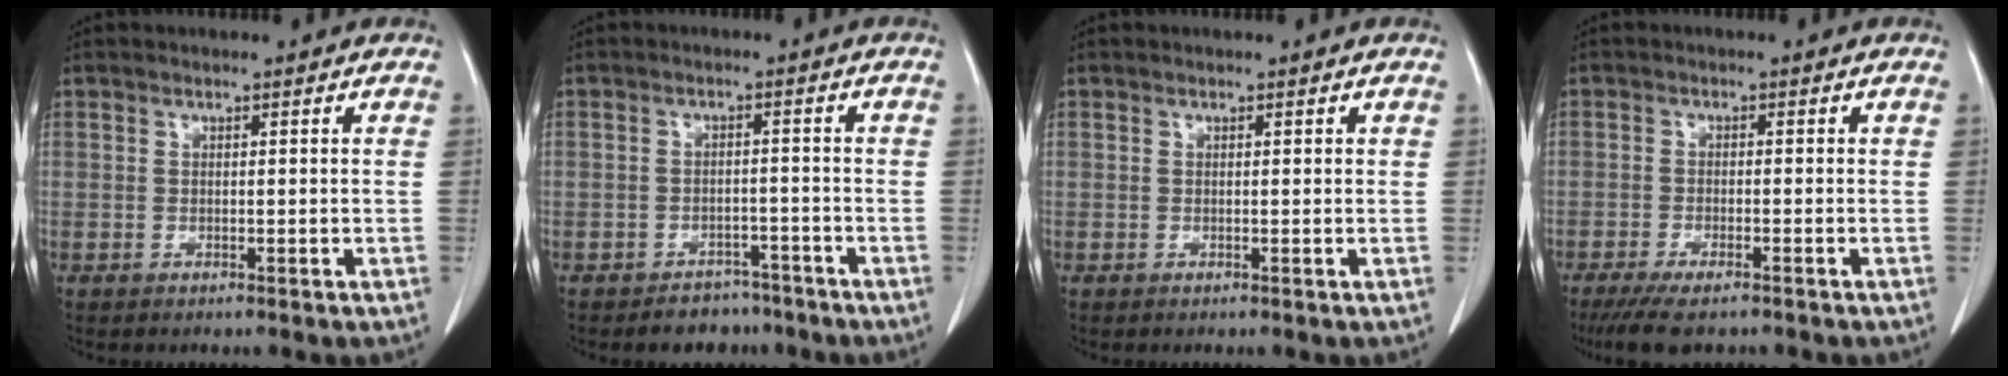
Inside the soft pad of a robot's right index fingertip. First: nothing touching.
{"total": 4.4, "force": [-3.6, 2.6, 0.4], "torque": [0.001, 0.010, -0.048]}
{"total": 0.0}
{"total": 6.8, "force": [-5.3, 1.3, 4.0], "torque": [-0.064, -0.015, -0.087]}